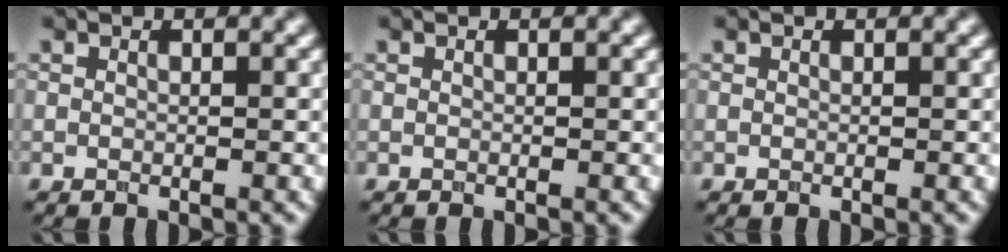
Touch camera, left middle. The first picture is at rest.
{"total": 0.0}
{"total": 0.0}